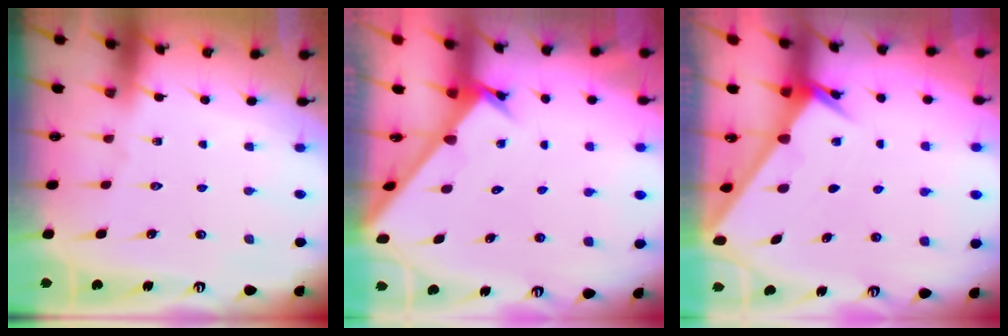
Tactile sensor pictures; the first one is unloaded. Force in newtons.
{"total": 2.2, "press": 2.2, "slide": 0.1}
{"total": 2.0, "press": 2.0, "slide": 0.1}